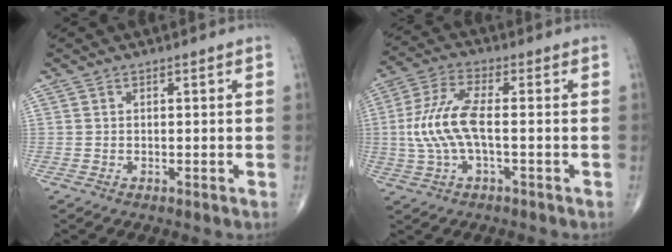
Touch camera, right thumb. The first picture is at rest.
{"total": 10.2, "force": [-0.7, 3.6, 9.5], "torque": [-0.225, 0.021, -0.015]}